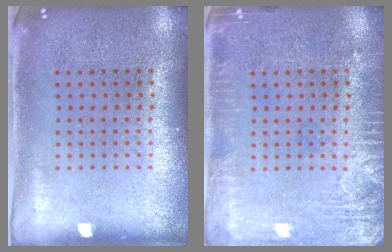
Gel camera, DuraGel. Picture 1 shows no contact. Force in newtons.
{"total": 2.7, "press": 2.7, "slide": 0.4}